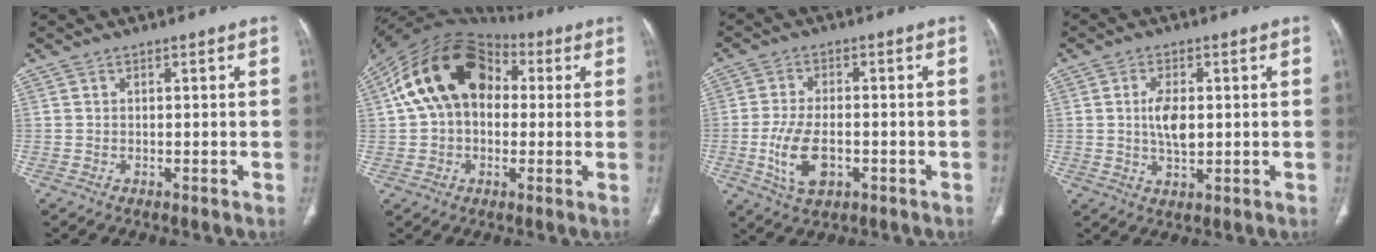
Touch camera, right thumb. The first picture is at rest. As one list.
[{"total": 18.0, "force": [3.3, 12.5, 12.5], "torque": [-0.212, 0.040, 0.047]}, {"total": 8.9, "force": [-2.3, 4.9, 7.0], "torque": [-0.140, 0.004, -0.036]}, {"total": 5.9, "force": [0.6, 3.0, 5.0], "torque": [-0.091, -0.004, 0.012]}]